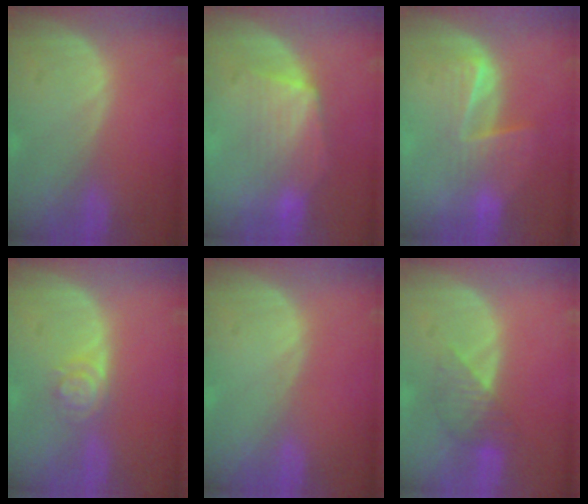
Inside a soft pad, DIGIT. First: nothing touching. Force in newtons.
{"total": 7.0, "press": 6.6, "slide": 2.3}
{"total": 6.7, "press": 5.5, "slide": 3.8}
{"total": 3.9, "press": 3.5, "slide": 1.8}
{"total": 0.0}
{"total": 3.9, "press": 3.8, "slide": 1.1}